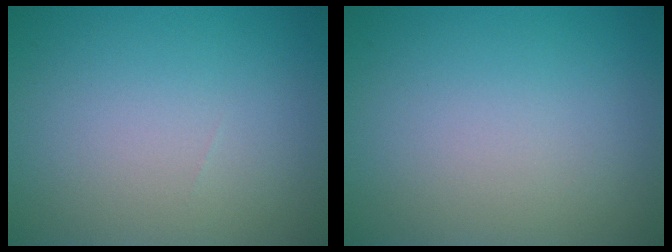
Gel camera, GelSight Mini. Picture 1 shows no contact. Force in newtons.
{"total": 0.0}